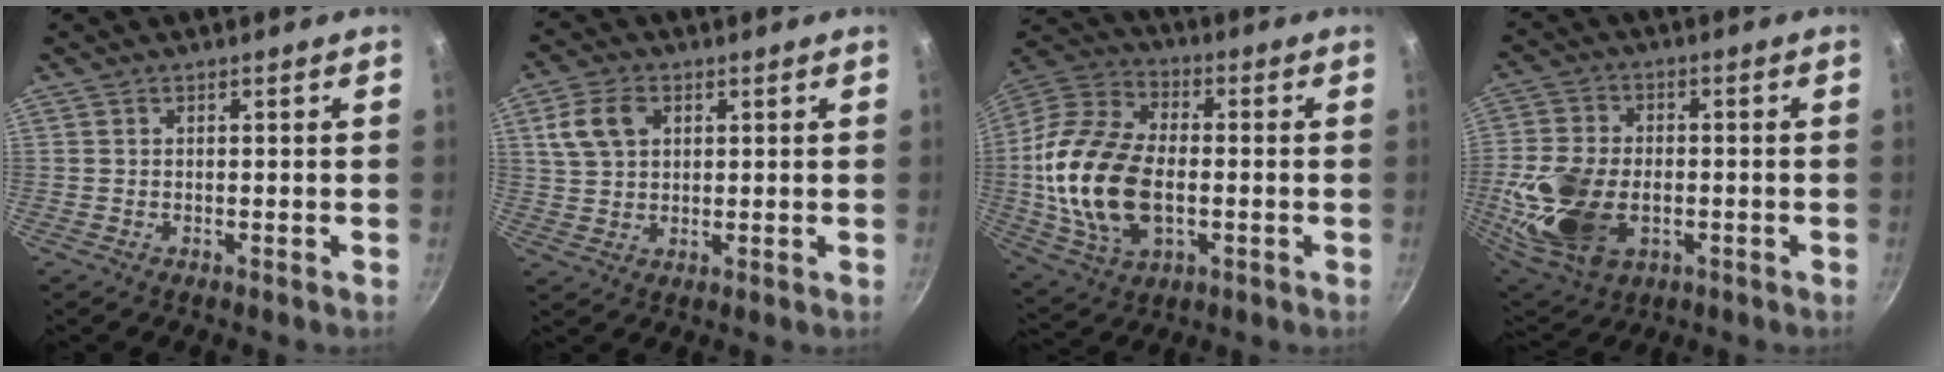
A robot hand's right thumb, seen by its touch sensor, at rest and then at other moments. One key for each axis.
{"total": 7.6, "fx": 2.6, "fy": 5.3, "fz": 4.7, "tx": -0.080, "ty": 0.005, "tz": 0.049}
{"total": 21.1, "fx": -1.8, "fy": 13.2, "fz": 16.4, "tx": -0.317, "ty": 0.021, "tz": -0.035}
{"total": 17.3, "fx": -3.0, "fy": 11.4, "fz": 12.7, "tx": -0.256, "ty": 0.007, "tz": -0.046}